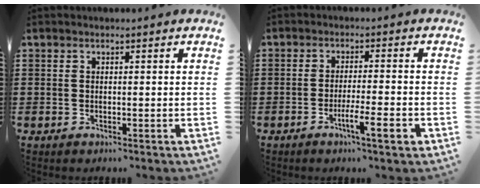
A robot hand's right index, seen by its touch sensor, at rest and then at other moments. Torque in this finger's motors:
{"motor_torque": [0.34, -0.20, 0.12, 0.04]}